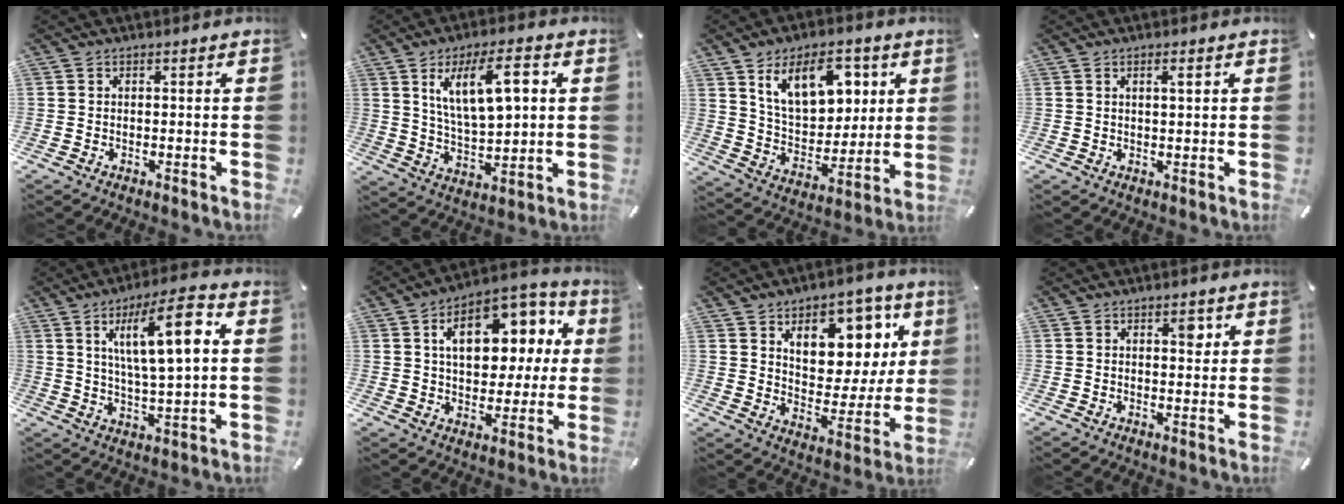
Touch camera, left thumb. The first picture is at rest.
{"total": 14.3, "force": [5.6, 6.2, 11.6], "torque": [-0.211, -0.006, 0.091]}
{"total": 15.6, "force": [7.7, 9.9, 9.3], "torque": [-0.154, -0.019, 0.143]}
{"total": 1.8, "force": [0.8, 0.3, 1.6], "torque": [-0.031, 0.001, 0.013]}
{"total": 15.2, "force": [5.2, 4.6, 13.5], "torque": [-0.225, -0.002, 0.076]}
{"total": 16.9, "force": [5.5, 10.5, 12.1], "torque": [-0.175, -0.014, 0.094]}
{"total": 12.5, "force": [6.9, 8.6, 6.0], "torque": [-0.078, -0.053, 0.124]}
{"total": 3.5, "force": [1.6, 1.8, 2.5], "torque": [-0.015, -0.010, 0.016]}